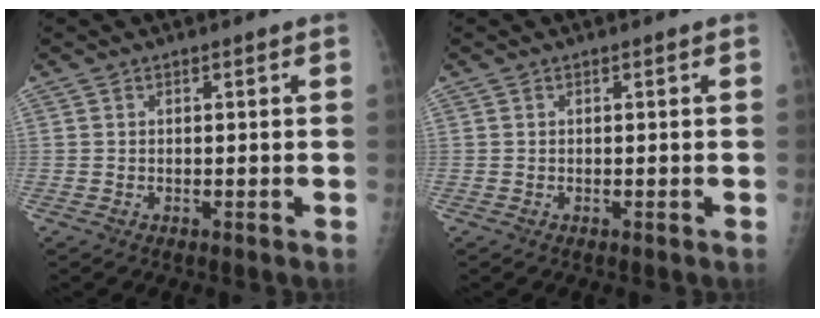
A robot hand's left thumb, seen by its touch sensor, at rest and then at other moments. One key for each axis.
{"total": 0.0}